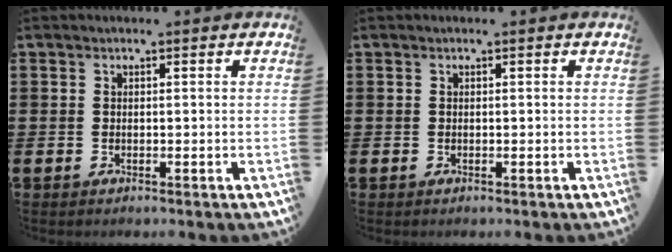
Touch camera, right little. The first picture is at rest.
{"total": 0.0}